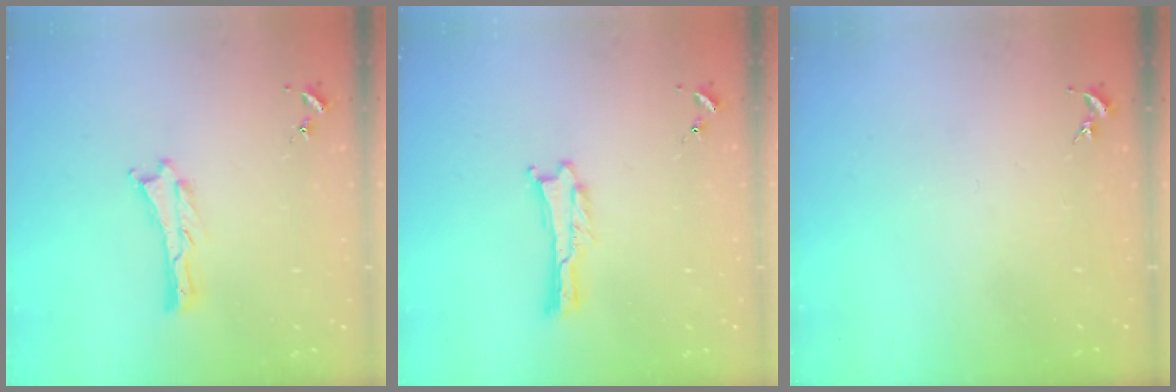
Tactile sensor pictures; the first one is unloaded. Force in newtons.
{"total": 0.0}
{"total": 0.0}